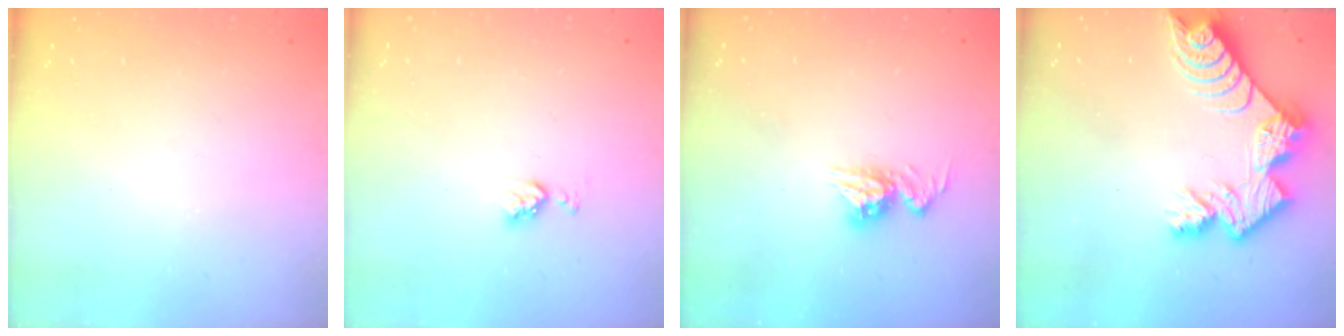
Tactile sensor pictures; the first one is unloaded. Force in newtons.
{"total": 4.4, "press": 4.3, "slide": 0.7}
{"total": 9.4, "press": 9.4, "slide": 0.9}
{"total": 13.8, "press": 13.8, "slide": 1.1}